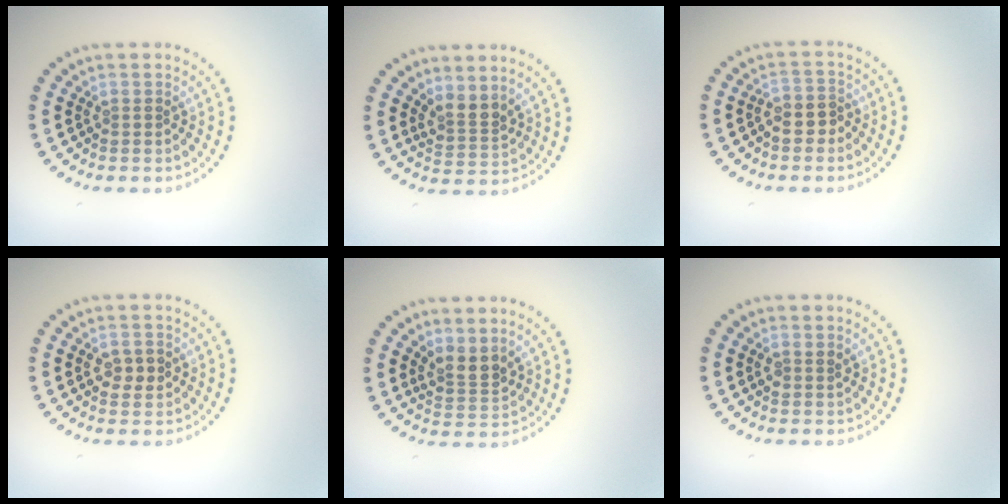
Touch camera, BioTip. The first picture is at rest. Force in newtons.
{"total": 2.4, "press": 1.8, "slide": 1.6}
{"total": 2.3, "press": 2.1, "slide": 0.8}
{"total": 2.2, "press": 2.2, "slide": 0.1}
{"total": 2.5, "press": 2.0, "slide": 1.5}
{"total": 1.0, "press": 0.9, "slide": 0.4}